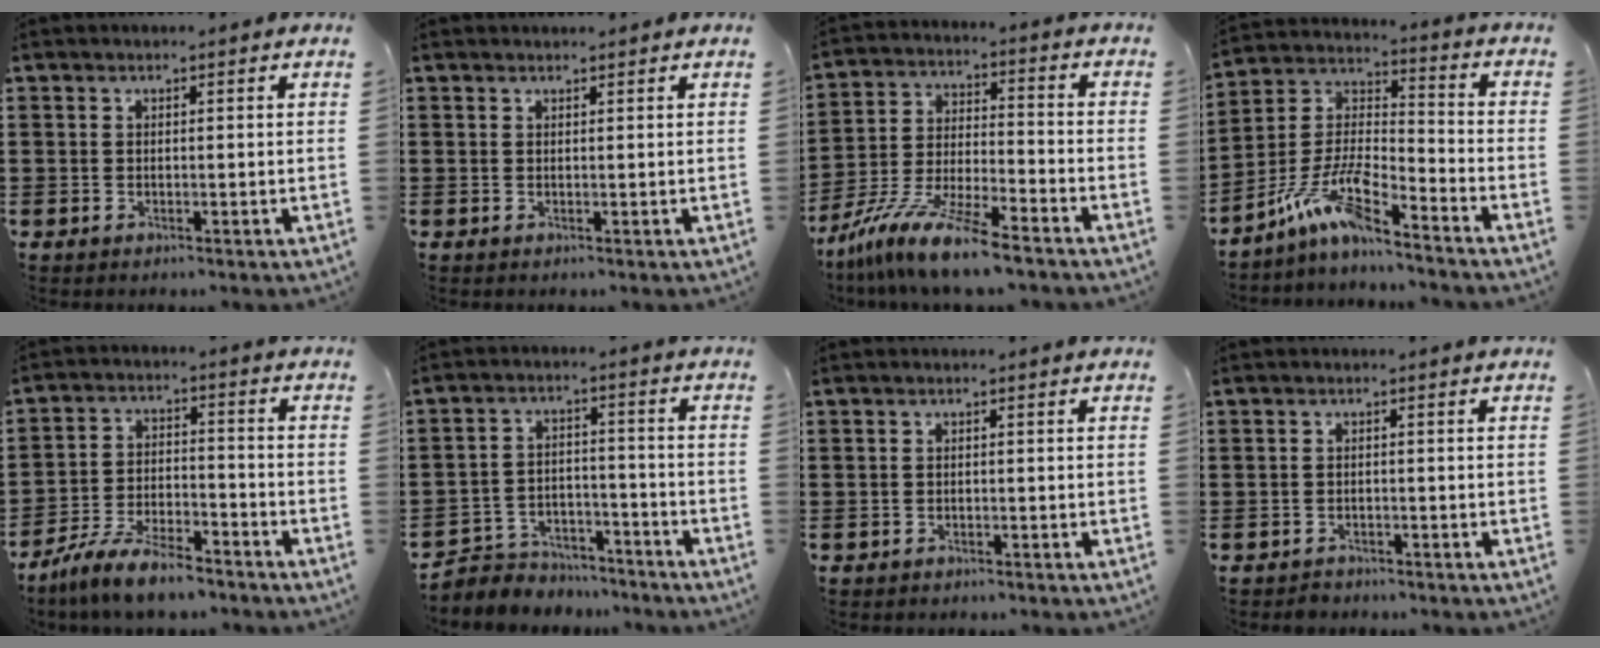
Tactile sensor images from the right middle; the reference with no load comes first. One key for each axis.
{"total": 0.7, "fx": 0.7, "fy": 0.1, "fz": -0.1, "tx": 0.007, "ty": -0.004, "tz": 0.012}
{"total": 11.1, "fx": -9.6, "fy": 0.3, "fz": 5.4, "tx": -0.120, "ty": 0.006, "tz": -0.196}
{"total": 9.3, "fx": -7.3, "fy": 1.8, "fz": 5.4, "tx": -0.130, "ty": -0.004, "tz": -0.147}
{"total": 8.5, "fx": -7.5, "fy": 1.5, "fz": 3.8, "tx": -0.076, "ty": 0.011, "tz": -0.144}
{"total": 4.9, "fx": -4.6, "fy": 1.6, "fz": 0.0, "tx": -0.013, "ty": 0.010, "tz": -0.099}
{"total": 0.9, "fx": -0.8, "fy": 0.5, "fz": 0.0, "tx": 0.000, "ty": 0.001, "tz": -0.019}
{"total": 1.5, "fx": -1.3, "fy": 0.7, "fz": -0.3, "tx": 0.002, "ty": 0.004, "tz": -0.032}